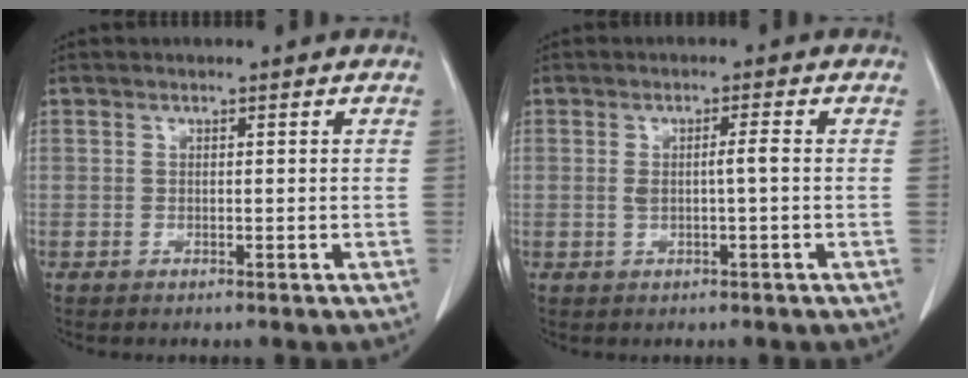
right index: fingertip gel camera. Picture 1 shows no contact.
{"total": 2.6, "force": [0.0, 0.1, 2.6], "torque": [-0.046, 0.004, 0.003]}